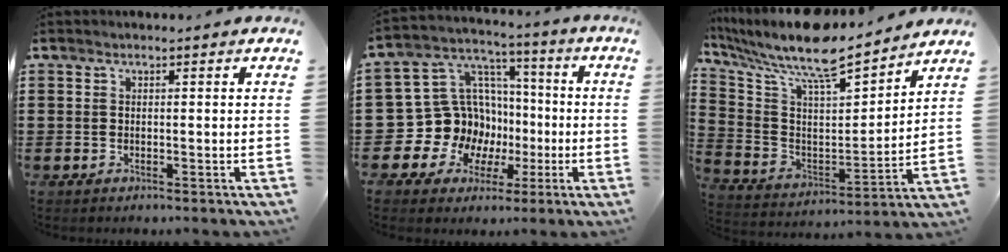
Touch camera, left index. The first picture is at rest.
{"total": 13.5, "force": [-2.1, 12.7, 4.1], "torque": [-0.125, -0.015, -0.014]}
{"total": 10.1, "force": [8.8, 1.6, 4.7], "torque": [-0.130, -0.064, 0.148]}